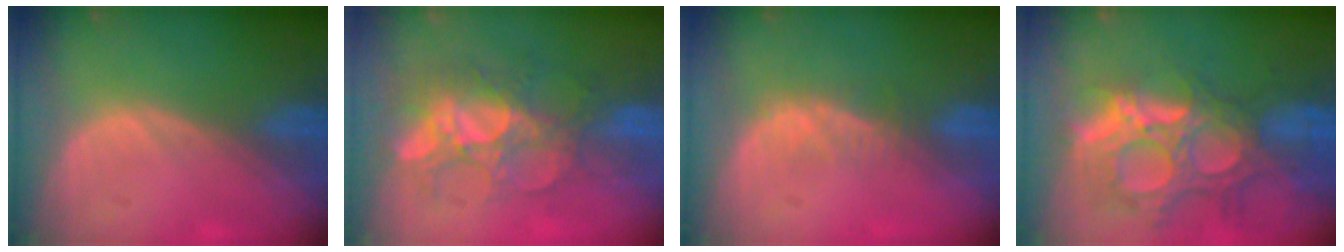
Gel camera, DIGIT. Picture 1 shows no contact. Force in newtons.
{"total": 9.6, "press": 8.4, "slide": 4.5}
{"total": 2.8, "press": 2.3, "slide": 1.7}
{"total": 13.3, "press": 11.4, "slide": 6.9}